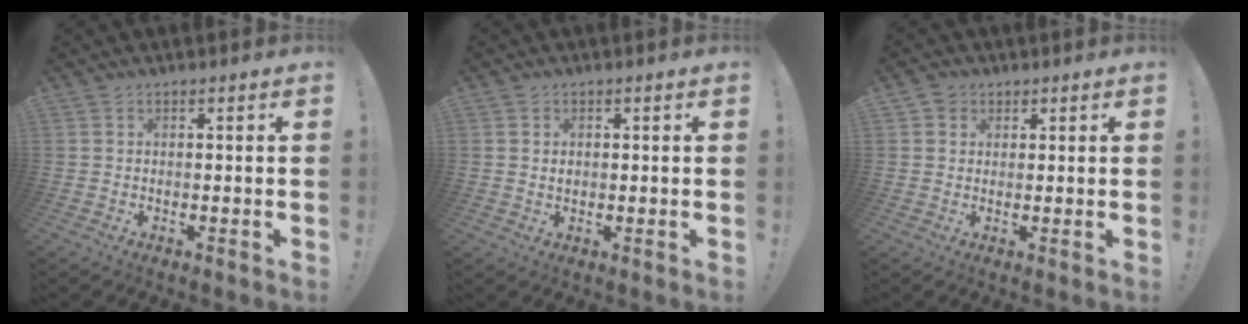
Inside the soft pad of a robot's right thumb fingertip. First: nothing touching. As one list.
[{"total": 1.2, "force": [0.4, 1.1, 0.3], "torque": [0.001, 0.000, 0.005]}, {"total": 2.7, "force": [1.4, 2.3, 0.3], "torque": [-0.005, -0.003, 0.024]}]